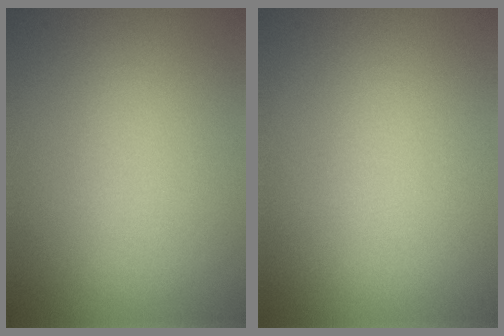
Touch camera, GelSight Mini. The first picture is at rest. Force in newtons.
{"total": 0.0}